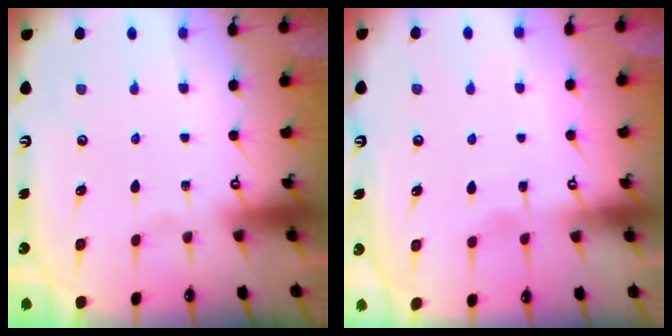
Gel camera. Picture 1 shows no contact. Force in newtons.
{"total": 2.2, "press": 2.2, "slide": 0.3}